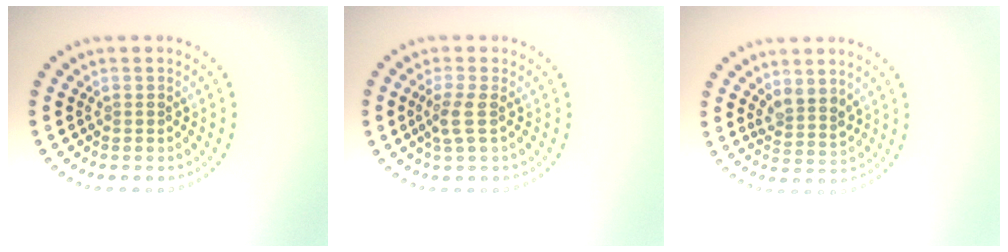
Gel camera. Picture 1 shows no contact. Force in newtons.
{"total": 1.9, "press": 1.5, "slide": 1.1}
{"total": 2.2, "press": 1.8, "slide": 1.3}